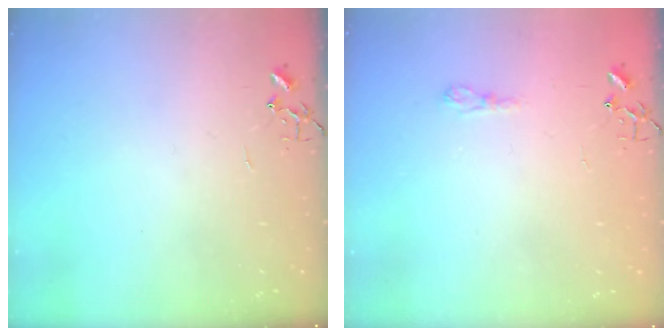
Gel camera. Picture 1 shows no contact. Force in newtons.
{"total": 5.4, "press": 5.4, "slide": 0.6}